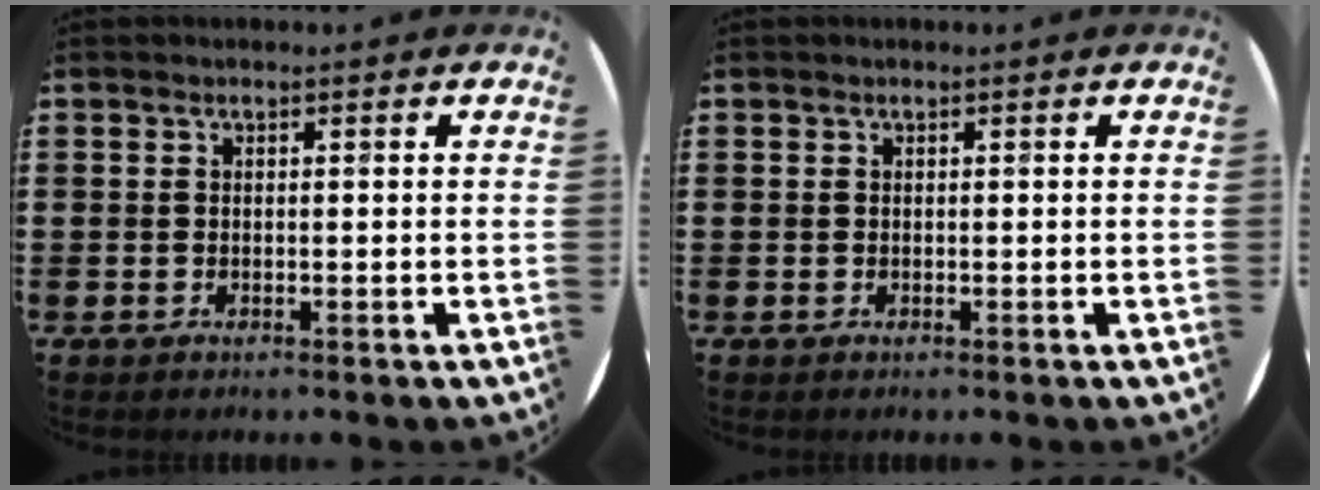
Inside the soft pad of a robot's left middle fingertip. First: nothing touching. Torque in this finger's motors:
{"motor_torque": [-0.06, 0.07, 0.00, -0.01]}